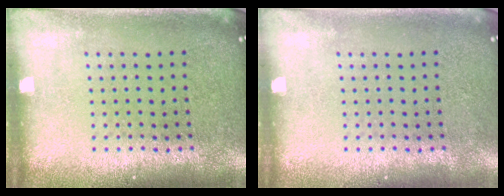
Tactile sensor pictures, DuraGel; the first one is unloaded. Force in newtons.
{"total": 0.0}